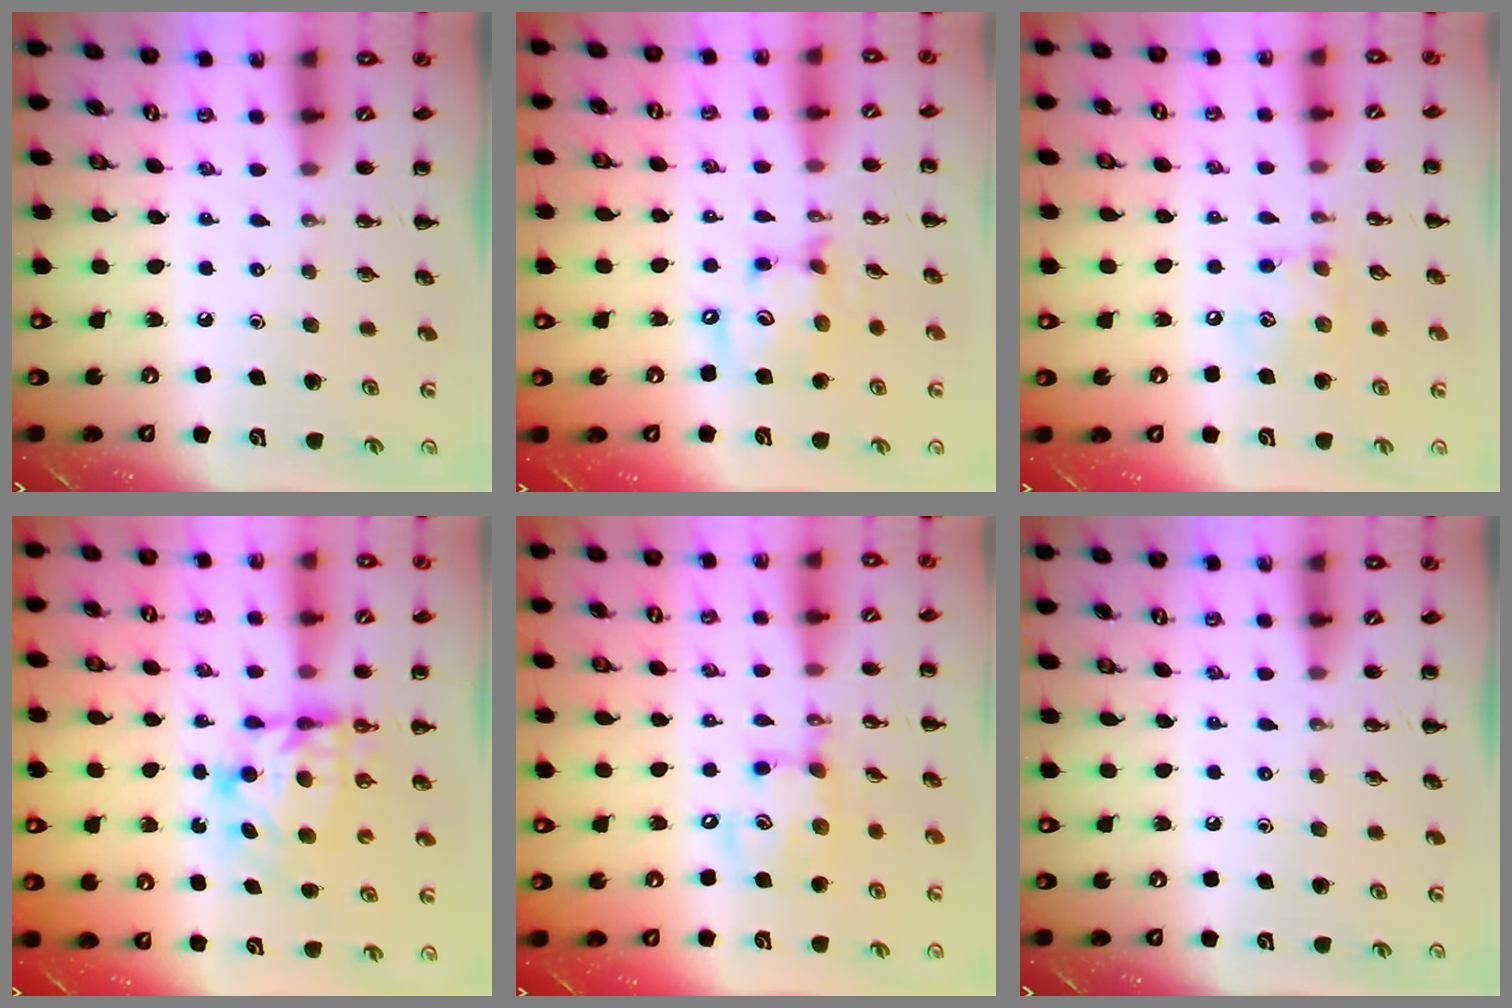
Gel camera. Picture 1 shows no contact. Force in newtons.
{"total": 11.2, "press": 11.0, "slide": 1.9}
{"total": 7.5, "press": 7.4, "slide": 0.9}
{"total": 6.6, "press": 6.5, "slide": 0.9}
{"total": 11.6, "press": 11.4, "slide": 2.0}
{"total": 0.0}